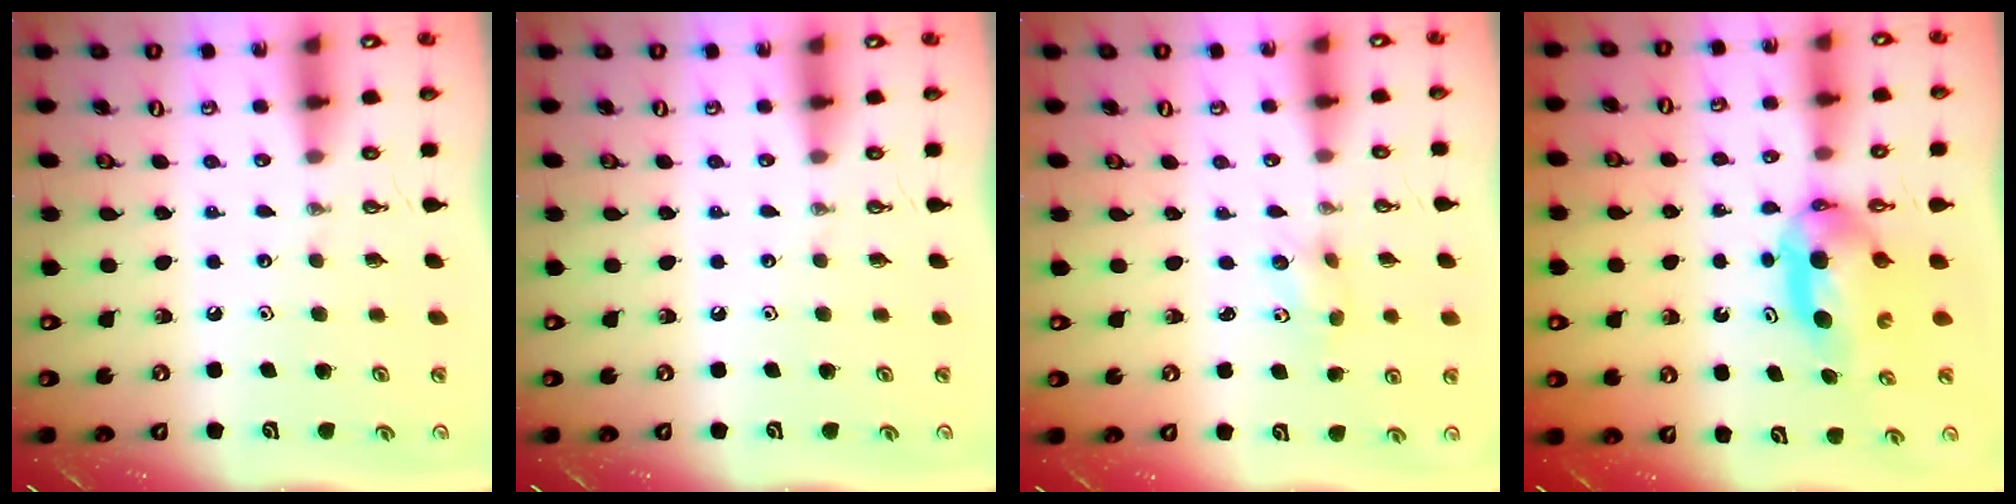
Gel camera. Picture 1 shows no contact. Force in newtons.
{"total": 0.0}
{"total": 4.6, "press": 4.2, "slide": 2.0}
{"total": 9.8, "press": 4.7, "slide": 8.5}